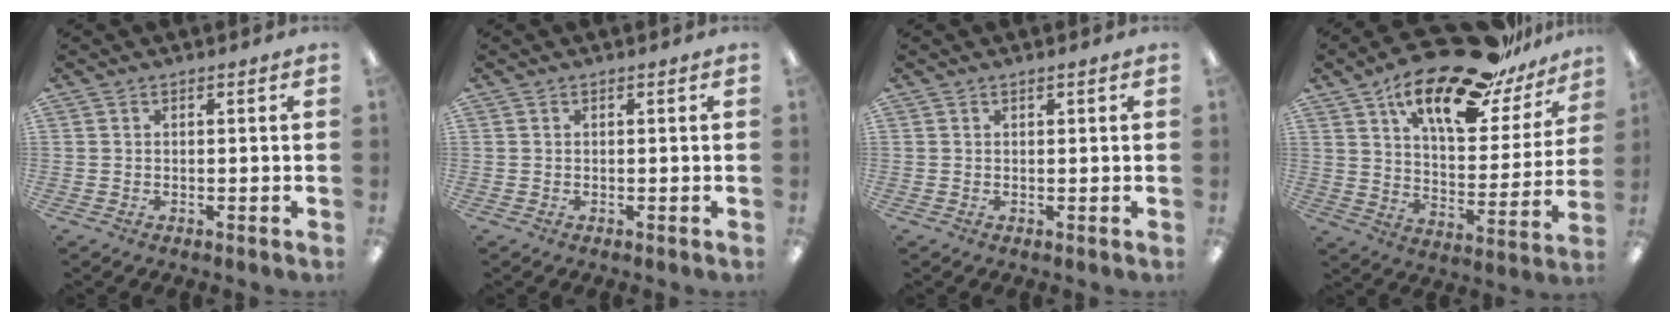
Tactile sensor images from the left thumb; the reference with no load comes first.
{"total": 0.0}
{"total": 0.6, "force": [0.5, 0.2, 0.3], "torque": [-0.007, 0.001, 0.009]}
{"total": 22.7, "force": [16.4, 7.8, 13.7], "torque": [-0.214, -0.106, 0.273]}